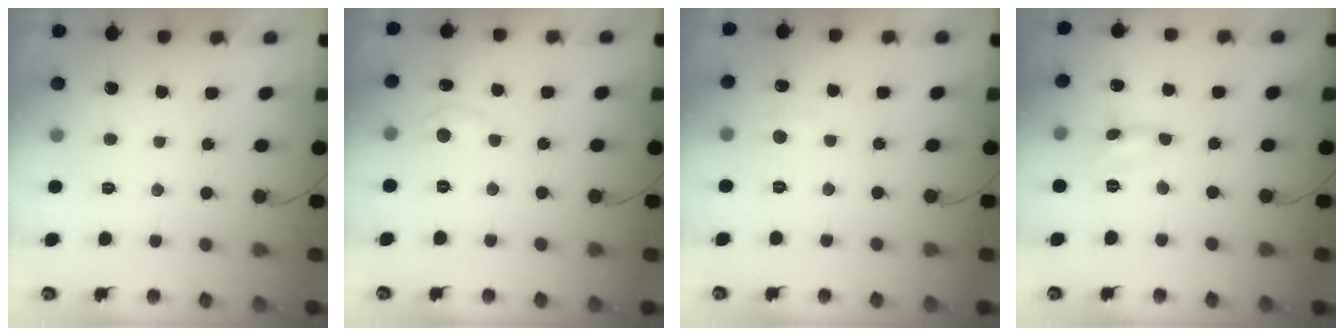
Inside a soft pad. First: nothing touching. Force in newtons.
{"total": 5.4, "press": 5.3, "slide": 0.8}
{"total": 5.5, "press": 5.4, "slide": 0.9}
{"total": 1.6, "press": 1.6, "slide": 0.1}